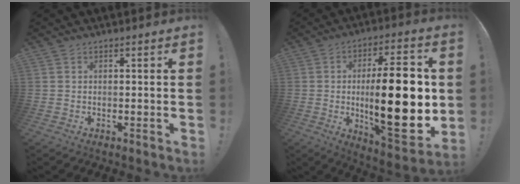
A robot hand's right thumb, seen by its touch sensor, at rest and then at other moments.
{"total": 26.4, "force": [-0.1, 8.9, 24.9], "torque": [-0.409, -0.012, -0.002]}